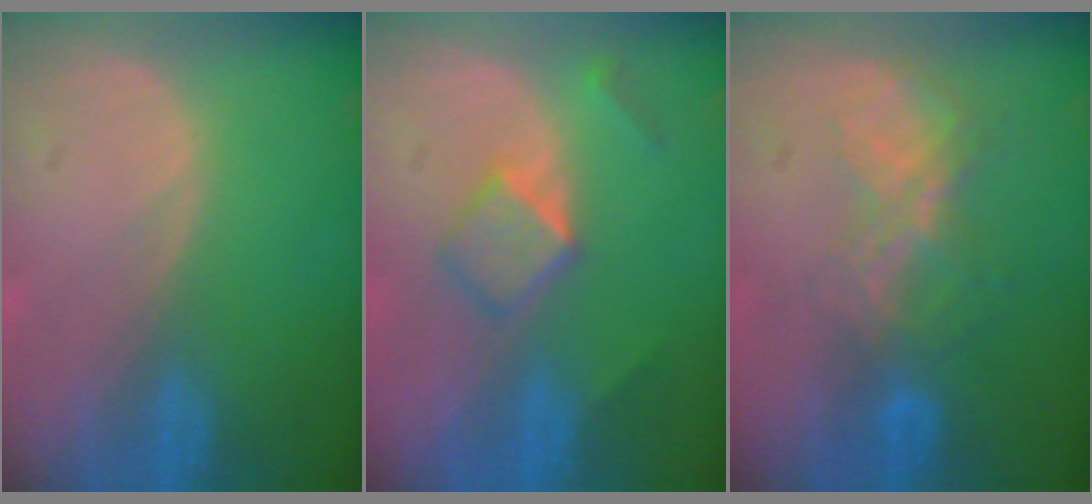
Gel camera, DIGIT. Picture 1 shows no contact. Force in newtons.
{"total": 5.4, "press": 4.6, "slide": 2.8}
{"total": 6.5, "press": 5.7, "slide": 3.2}